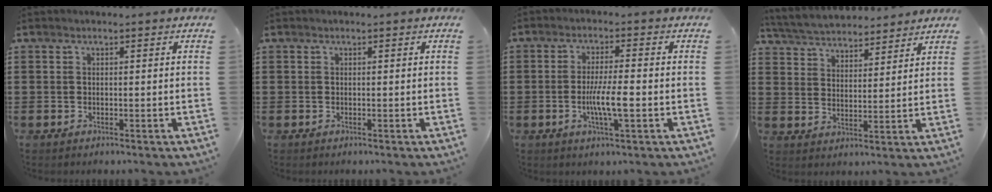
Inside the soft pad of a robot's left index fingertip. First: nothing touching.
{"total": 0.0}
{"total": 6.0, "force": [-1.2, 1.0, 5.8], "torque": [-0.113, -0.003, -0.027]}
{"total": 4.8, "force": [4.8, 0.7, 0.5], "torque": [-0.033, -0.022, 0.084]}